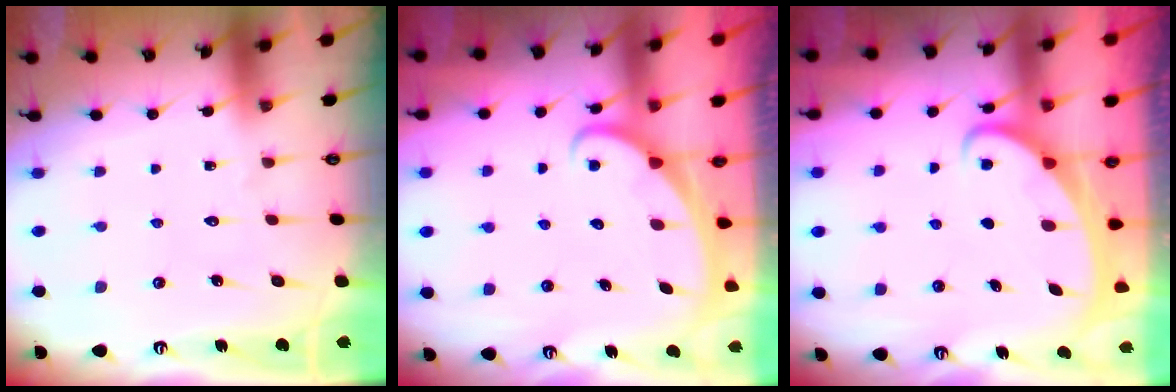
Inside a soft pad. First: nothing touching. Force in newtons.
{"total": 2.3, "press": 2.3, "slide": 0.1}
{"total": 2.3, "press": 2.2, "slide": 0.3}